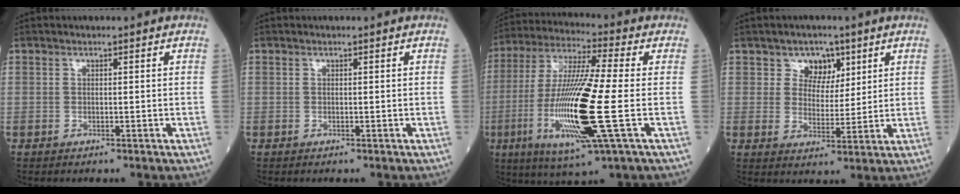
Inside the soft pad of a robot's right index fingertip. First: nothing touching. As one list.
[{"total": 0.0}, {"total": 18.9, "force": [-3.7, 1.0, 18.5], "torque": [-0.387, -0.019, -0.072]}, {"total": 4.9, "force": [2.8, 3.7, 1.6], "torque": [-0.017, 0.003, 0.046]}]